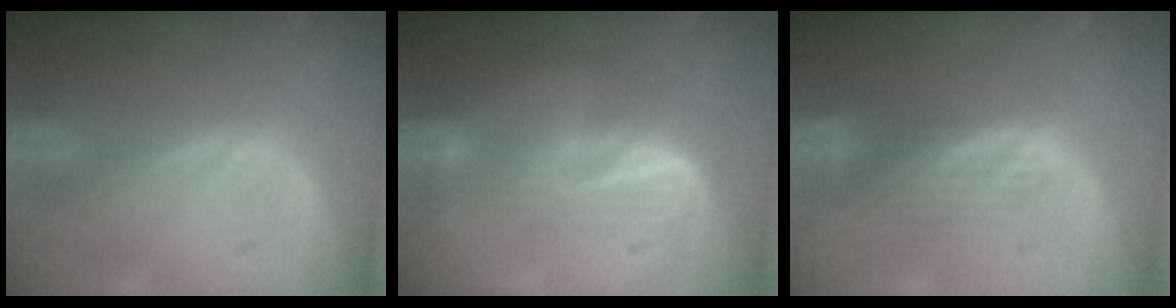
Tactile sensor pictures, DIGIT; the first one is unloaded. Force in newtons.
{"total": 7.0, "press": 5.8, "slide": 3.9}
{"total": 3.9, "press": 3.3, "slide": 2.2}